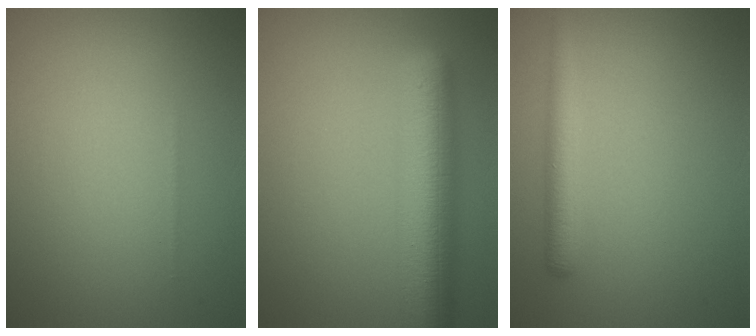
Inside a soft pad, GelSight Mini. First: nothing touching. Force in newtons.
{"total": 7.7, "press": 7.6, "slide": 0.4}
{"total": 2.3, "press": 2.3, "slide": 0.2}